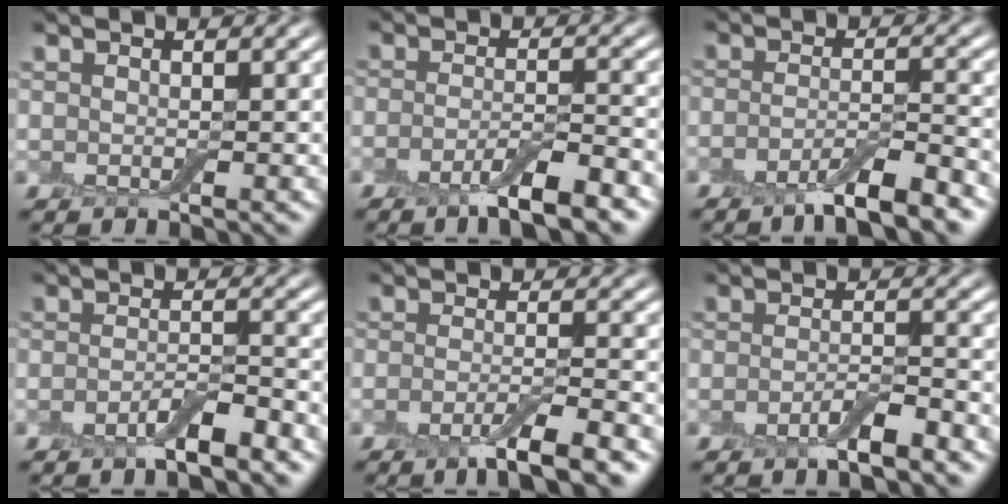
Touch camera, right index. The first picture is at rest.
{"total": 4.7, "force": [-2.9, 0.9, 3.6], "torque": [-0.061, -0.002, -0.058]}
{"total": 4.9, "force": [-3.3, 0.9, 3.5], "torque": [-0.056, 0.000, -0.064]}
{"total": 3.3, "force": [-2.2, 0.7, 2.3], "torque": [-0.042, 0.003, -0.046]}
{"total": 4.7, "force": [-2.9, 0.9, 3.7], "torque": [-0.060, -0.004, -0.058]}
{"total": 2.9, "force": [-1.9, 0.6, 2.1], "torque": [-0.039, 0.002, -0.042]}